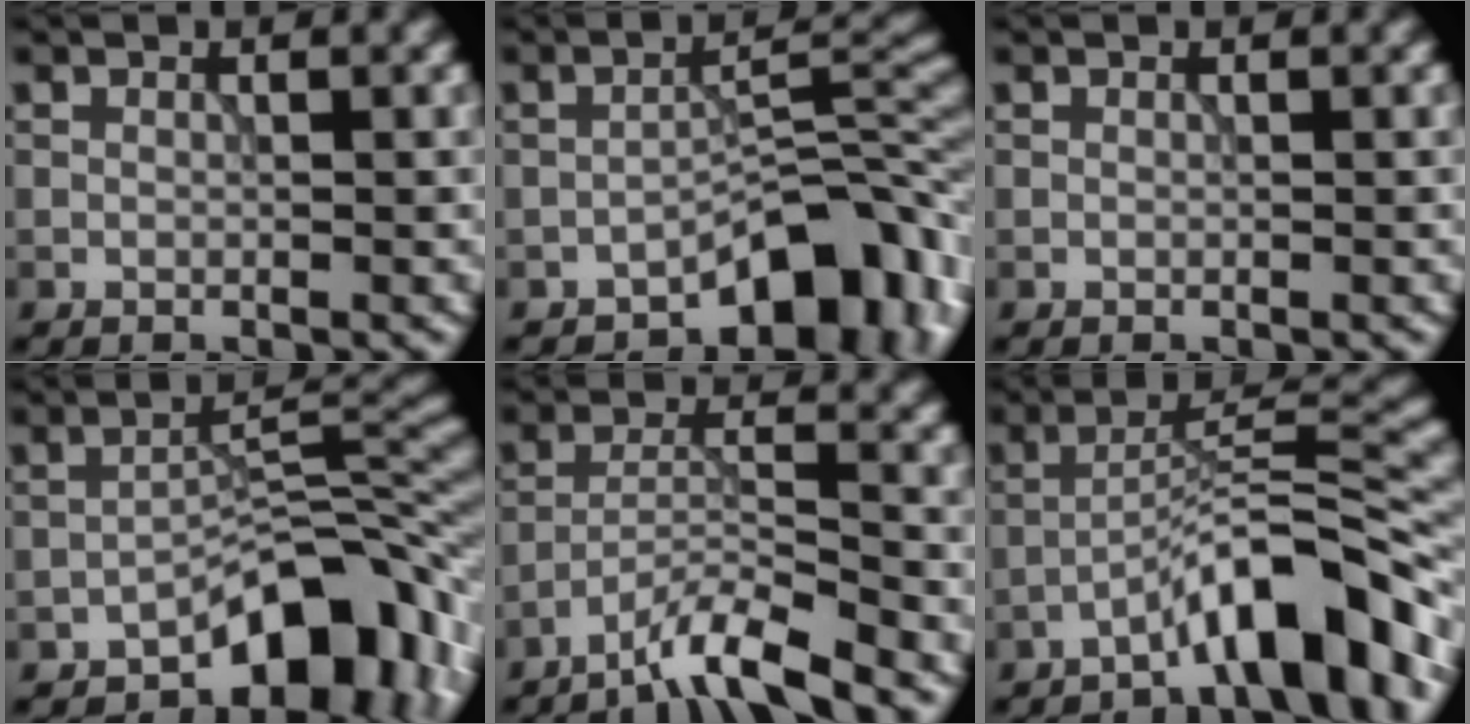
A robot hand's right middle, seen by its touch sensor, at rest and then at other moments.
{"total": 8.3, "force": [-5.1, 3.6, 5.5], "torque": [-0.053, 0.013, -0.087]}
{"total": 0.0}
{"total": 9.2, "force": [-5.3, 4.2, 6.2], "torque": [-0.065, 0.015, -0.095]}
{"total": 5.2, "force": [-4.2, 0.4, 3.0], "torque": [-0.051, 0.005, -0.086]}
{"total": 8.7, "force": [-5.5, 1.6, 6.6], "torque": [-0.100, 0.027, -0.094]}